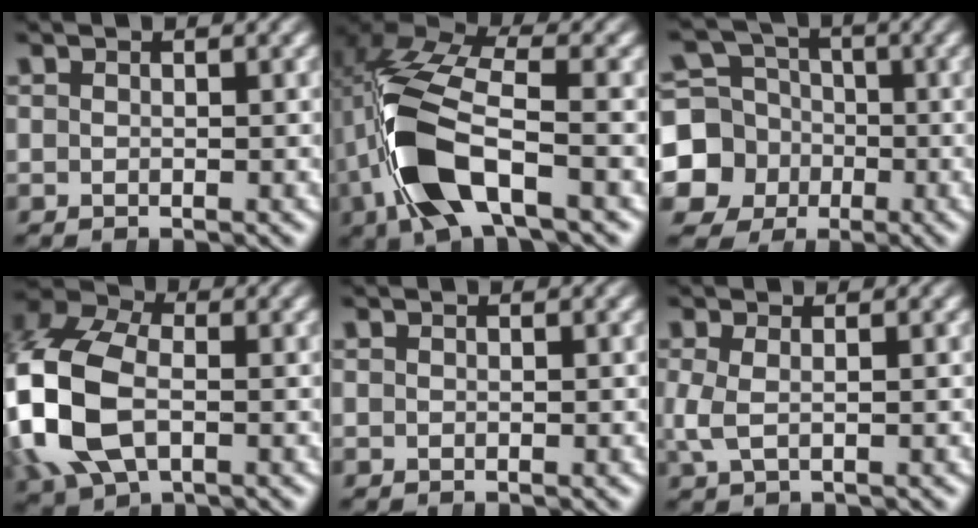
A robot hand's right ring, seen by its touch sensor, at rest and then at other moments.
{"total": 9.3, "force": [-0.5, 4.8, 7.9], "torque": [-0.177, -0.013, -0.005]}
{"total": 12.1, "force": [-2.6, 11.1, 3.8], "torque": [-0.078, -0.051, -0.041]}
{"total": 10.6, "force": [-0.1, 8.5, 6.3], "torque": [-0.180, -0.019, 0.001]}
{"total": 0.0}
{"total": 1.8, "force": [0.1, 0.7, 1.7], "torque": [-0.047, -0.007, 0.009]}